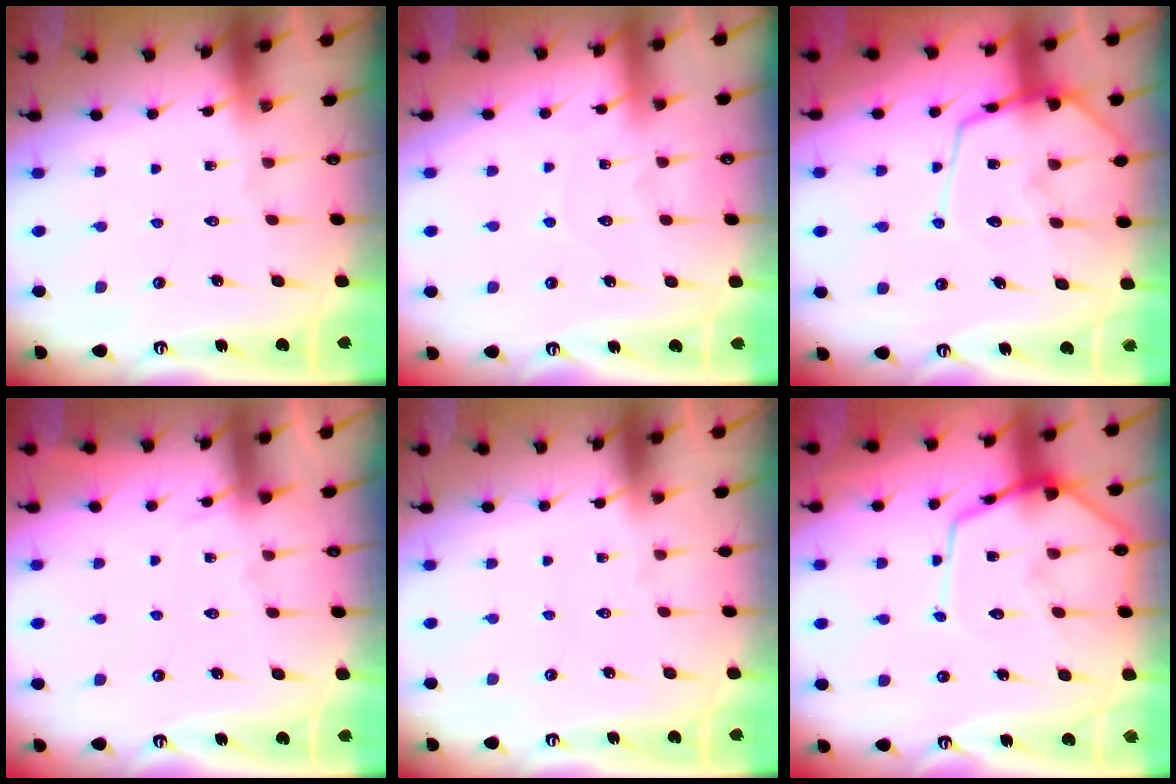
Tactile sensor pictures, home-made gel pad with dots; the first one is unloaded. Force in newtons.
{"total": 4.0, "press": 3.9, "slide": 0.5}
{"total": 13.6, "press": 13.6, "slide": 1.2}
{"total": 5.1, "press": 5.0, "slide": 0.7}
{"total": 0.0}
{"total": 13.2, "press": 13.1, "slide": 1.2}